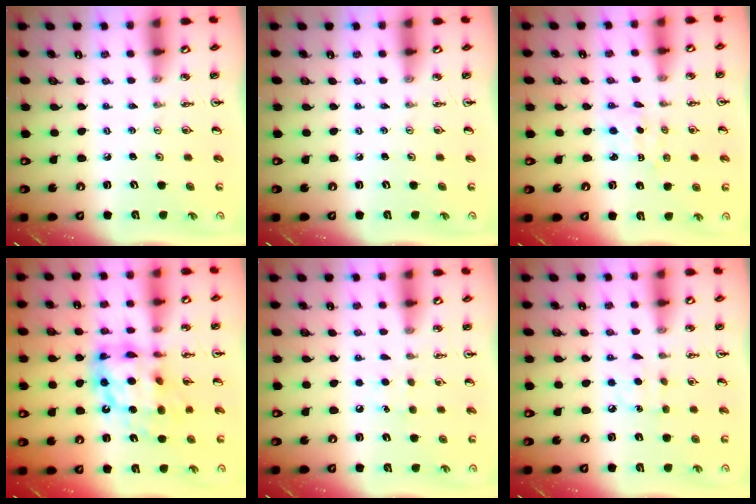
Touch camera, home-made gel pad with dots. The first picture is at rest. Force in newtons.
{"total": 0.0}
{"total": 1.9, "press": 1.8, "slide": 0.6}
{"total": 14.7, "press": 14.7, "slide": 1.3}
{"total": 6.6, "press": 6.5, "slide": 0.7}
{"total": 6.6, "press": 6.6, "slide": 0.7}